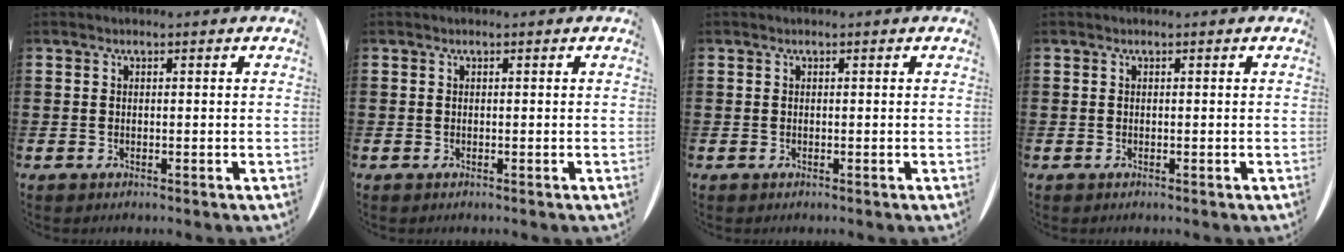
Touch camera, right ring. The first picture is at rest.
{"total": 0.0}
{"total": 0.0}
{"total": 0.0}